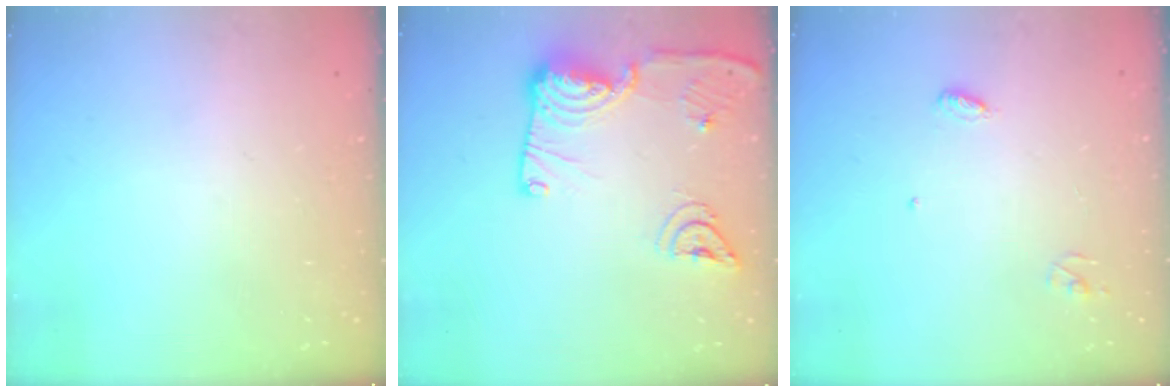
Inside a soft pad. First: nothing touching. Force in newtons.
{"total": 16.4, "press": 16.3, "slide": 2.0}
{"total": 3.6, "press": 3.6, "slide": 0.3}